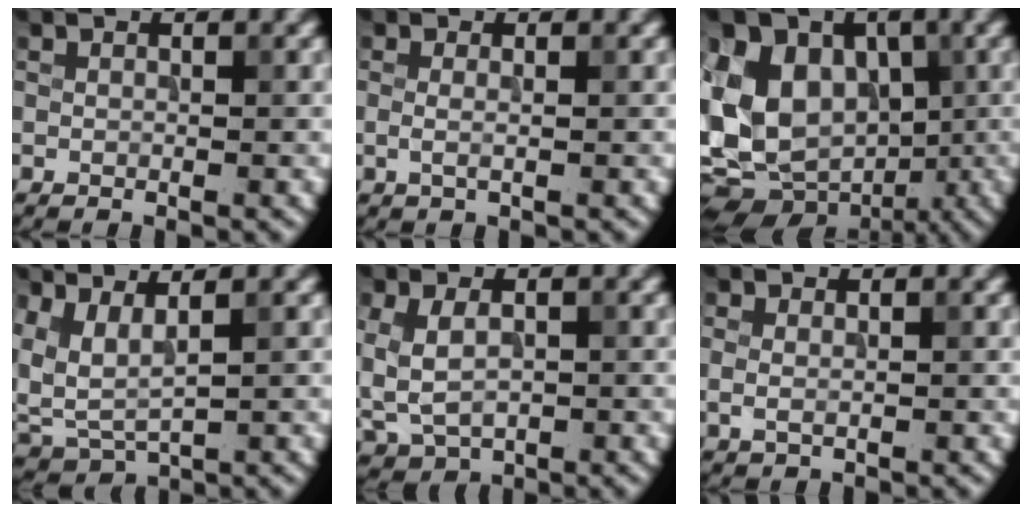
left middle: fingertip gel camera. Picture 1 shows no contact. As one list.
[{"total": 1.0, "force": [0.0, 0.2, 1.0], "torque": [-0.022, -0.004, -0.002]}, {"total": 16.2, "force": [0.1, 13.0, 9.6], "torque": [-0.197, 0.010, -0.015]}, {"total": 4.5, "force": [1.9, 2.0, 3.6], "torque": [-0.091, -0.002, 0.041]}, {"total": 5.3, "force": [0.1, 3.7, 3.7], "torque": [-0.085, -0.012, 0.012]}, {"total": 1.1, "force": [0.3, 0.6, 0.9], "torque": [-0.019, -0.002, 0.006]}]